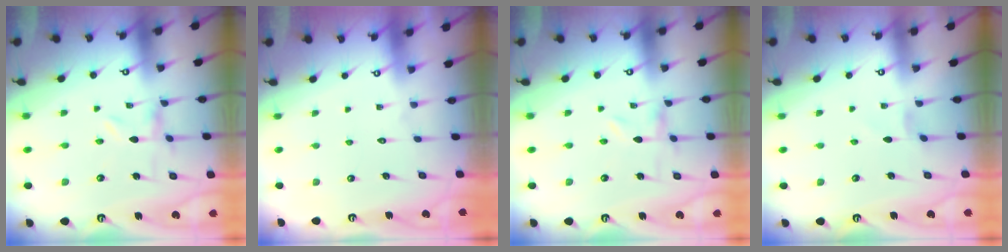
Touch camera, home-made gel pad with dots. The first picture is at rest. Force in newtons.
{"total": 1.7, "press": 1.7, "slide": 0.1}
{"total": 0.0}
{"total": 1.2, "press": 1.2, "slide": 0.3}